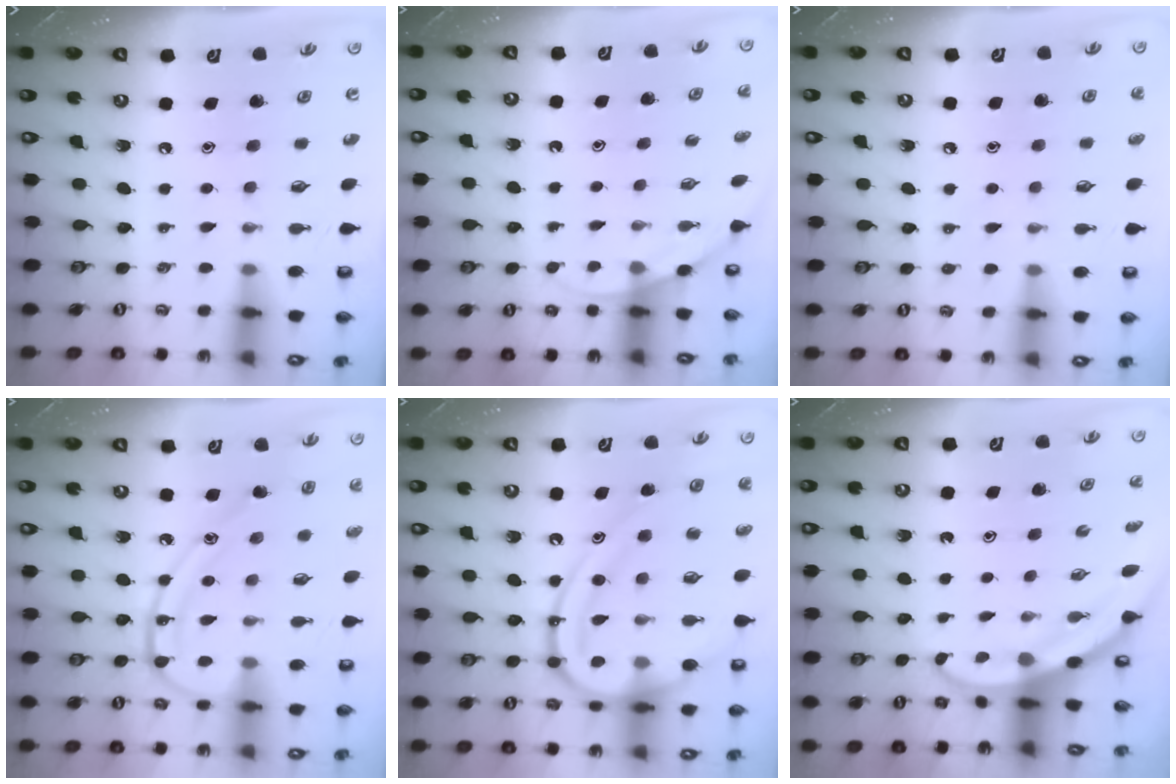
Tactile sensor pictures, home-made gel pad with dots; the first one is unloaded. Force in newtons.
{"total": 2.6, "press": 2.6, "slide": 0.1}
{"total": 4.4, "press": 4.3, "slide": 0.5}
{"total": 12.6, "press": 12.6, "slide": 0.5}
{"total": 19.3, "press": 19.2, "slide": 1.8}
{"total": 2.9, "press": 2.9, "slide": 0.1}